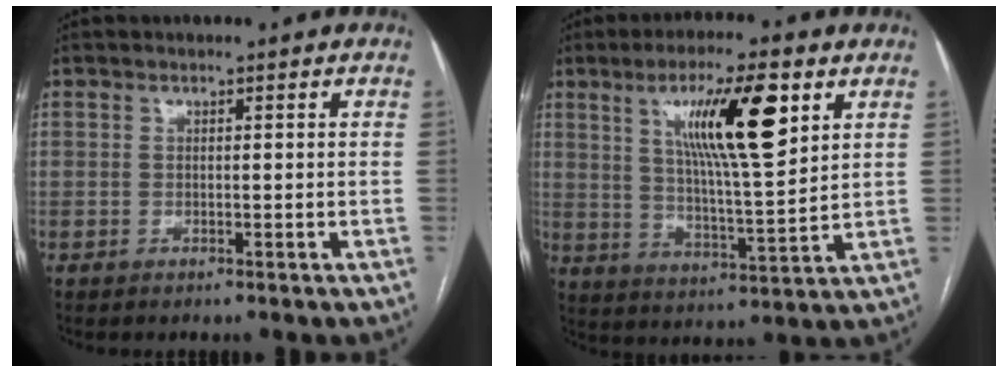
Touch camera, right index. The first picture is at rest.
{"total": 13.7, "force": [5.9, 1.7, 12.3], "torque": [-0.214, 0.003, 0.102]}